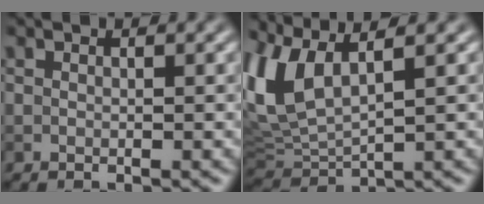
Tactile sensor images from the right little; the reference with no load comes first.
{"total": 7.4, "force": [3.0, 3.3, 5.9], "torque": [-0.155, 0.009, 0.062]}